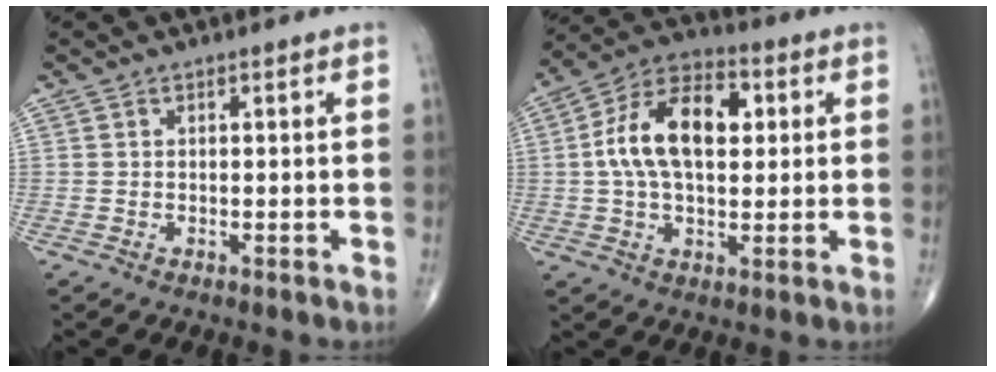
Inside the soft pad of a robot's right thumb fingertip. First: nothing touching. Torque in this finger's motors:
{"motor_torque": [0.19, 0.22, 0.92, 0.05, 0.16]}